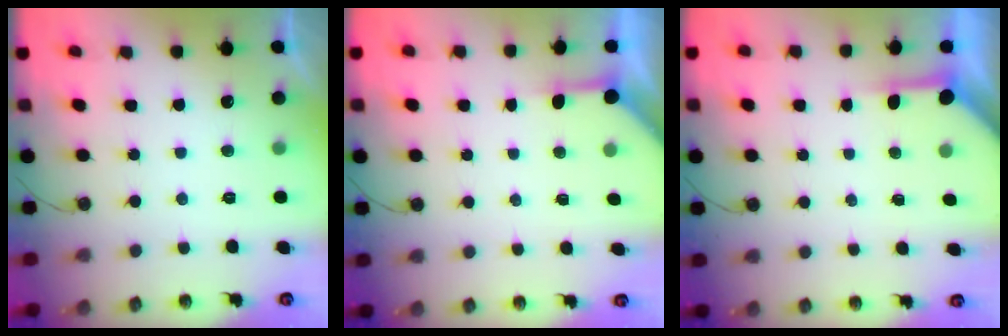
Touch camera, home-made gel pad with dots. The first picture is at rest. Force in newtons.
{"total": 3.7, "press": 3.7, "slide": 0.4}
{"total": 3.9, "press": 3.8, "slide": 0.4}